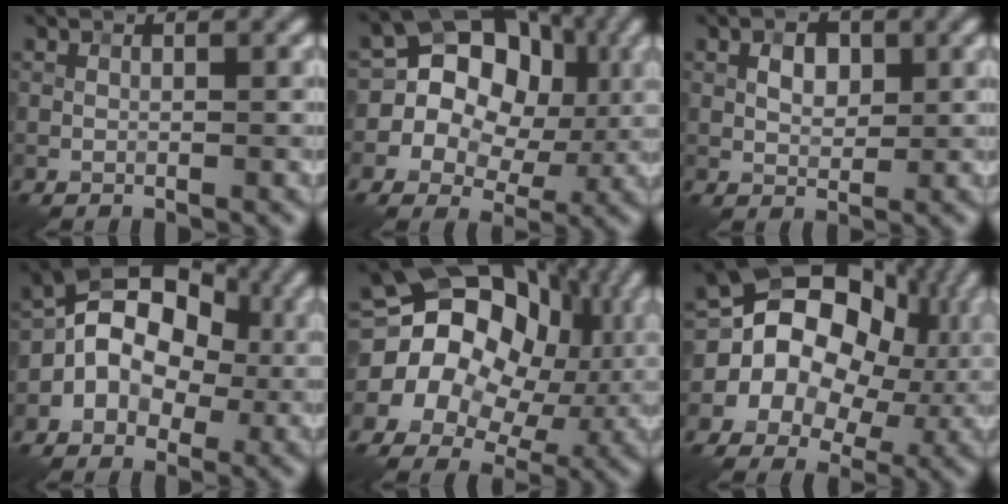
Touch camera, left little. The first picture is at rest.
{"total": 12.7, "force": [1.7, 10.7, 6.6], "torque": [-0.093, 0.045, -0.008]}
{"total": 2.4, "force": [0.6, 1.6, 1.7], "torque": [-0.028, 0.001, 0.009]}
{"total": 7.9, "force": [-0.5, 6.0, 5.1], "torque": [-0.034, 0.032, -0.040]}
{"total": 17.0, "force": [2.1, 13.5, 10.2], "torque": [-0.171, 0.019, 0.022]}
{"total": 15.4, "force": [1.9, 11.9, 9.7], "torque": [-0.154, 0.017, 0.021]}